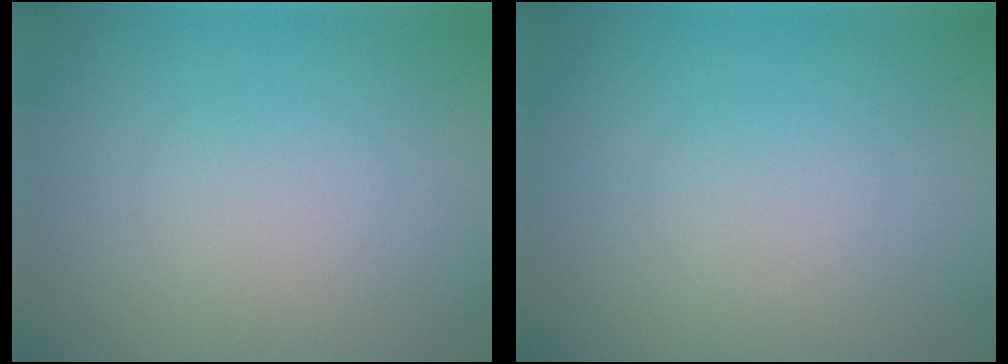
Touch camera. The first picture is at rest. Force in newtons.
{"total": 0.0}